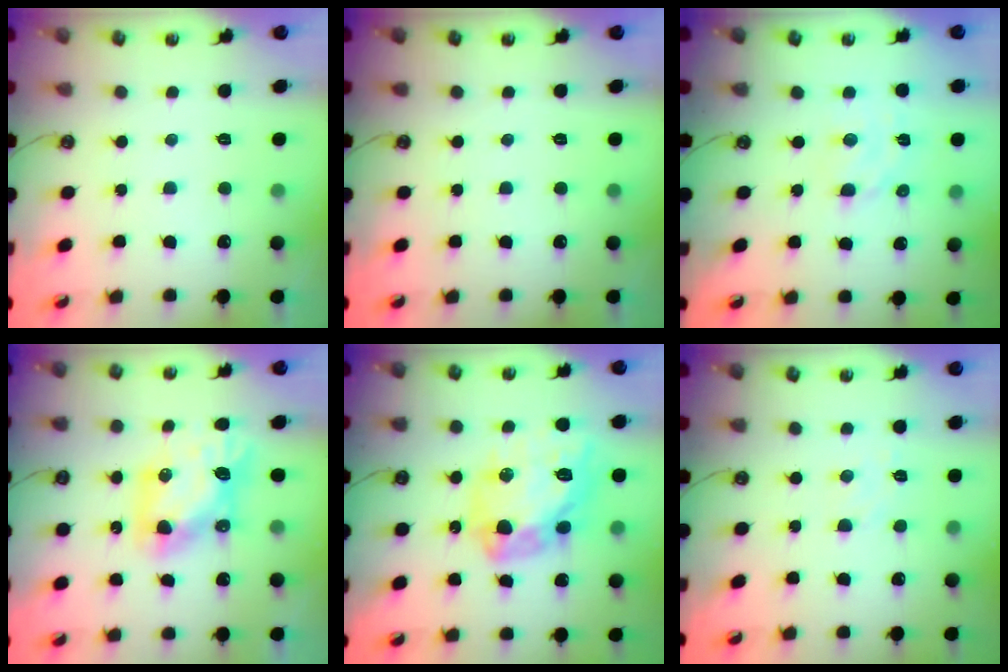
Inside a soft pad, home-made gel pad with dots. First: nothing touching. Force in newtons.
{"total": 0.0}
{"total": 3.7, "press": 3.7, "slide": 0.1}
{"total": 9.1, "press": 9.1, "slide": 1.1}
{"total": 19.8, "press": 19.7, "slide": 2.1}
{"total": 5.4, "press": 5.3, "slide": 0.6}